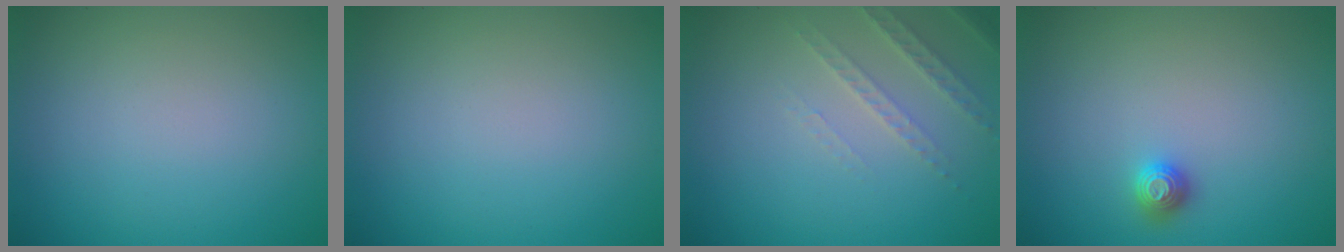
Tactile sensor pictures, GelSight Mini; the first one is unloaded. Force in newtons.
{"total": 0.0}
{"total": 2.2, "press": 2.1, "slide": 0.7}
{"total": 1.3, "press": 1.2, "slide": 0.3}